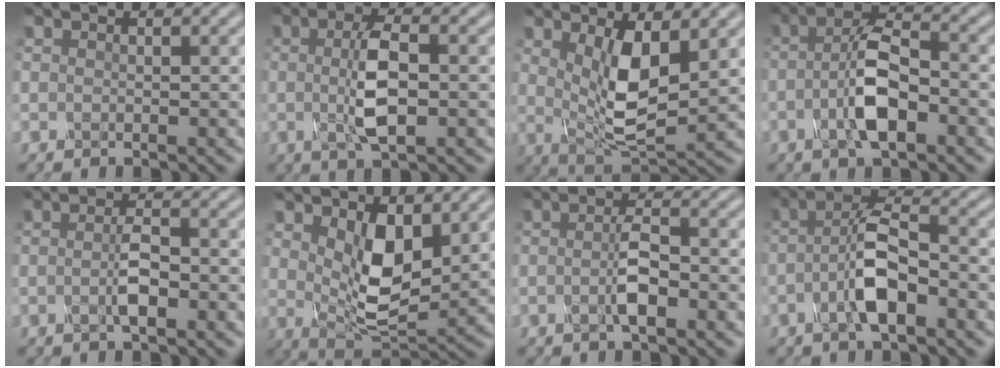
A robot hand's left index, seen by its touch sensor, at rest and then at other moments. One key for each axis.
{"total": 4.1, "fx": 0.0, "fy": 1.1, "fz": 4.0, "tx": -0.083, "ty": 0.003, "tz": -0.001}
{"total": 5.6, "fx": 1.4, "fy": 2.0, "fz": 5.0, "tx": -0.099, "ty": -0.011, "tz": 0.031}
{"total": 5.0, "fx": -1.7, "fy": 1.6, "fz": 4.4, "tx": -0.089, "ty": 0.014, "tz": -0.037}
{"total": 1.8, "fx": -0.4, "fy": 0.2, "fz": 1.8, "tx": -0.036, "ty": 0.006, "tz": -0.011}
{"total": 5.6, "fx": 1.5, "fy": 2.7, "fz": 4.7, "tx": -0.090, "ty": -0.010, "tz": 0.034}
{"total": 2.2, "fx": -0.6, "fy": 0.3, "fz": 2.1, "tx": -0.042, "ty": 0.008, "tz": -0.017}
{"total": 4.8, "fx": -2.0, "fy": 1.3, "fz": 4.2, "tx": -0.088, "ty": 0.017, "tz": -0.044}